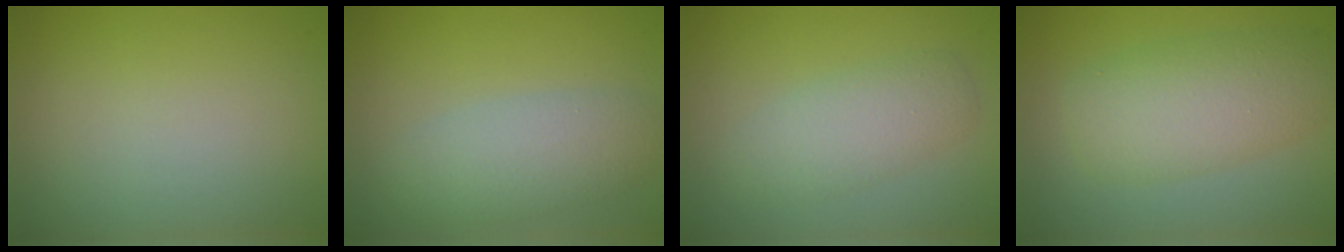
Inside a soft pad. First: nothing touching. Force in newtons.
{"total": 4.2, "press": 4.1, "slide": 0.4}
{"total": 3.4, "press": 3.4, "slide": 0.1}
{"total": 5.6, "press": 5.6, "slide": 0.1}